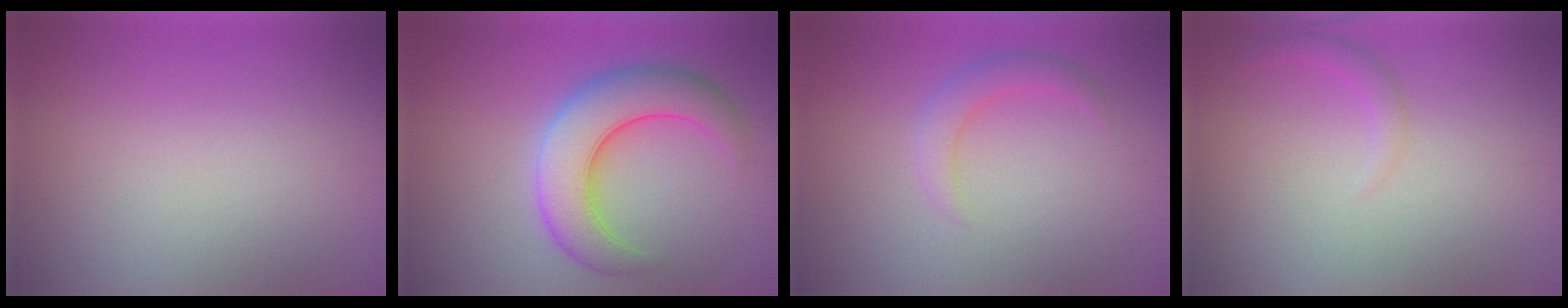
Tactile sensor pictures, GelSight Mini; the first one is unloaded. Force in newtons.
{"total": 7.6, "press": 7.6, "slide": 0.2}
{"total": 2.3, "press": 2.3, "slide": 0.1}
{"total": 1.4, "press": 1.4, "slide": 0.1}